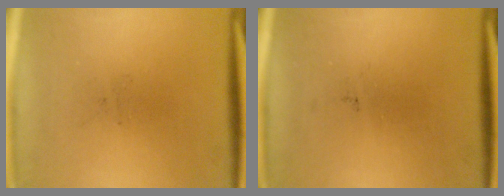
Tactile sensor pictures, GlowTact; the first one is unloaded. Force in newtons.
{"total": 0.0}